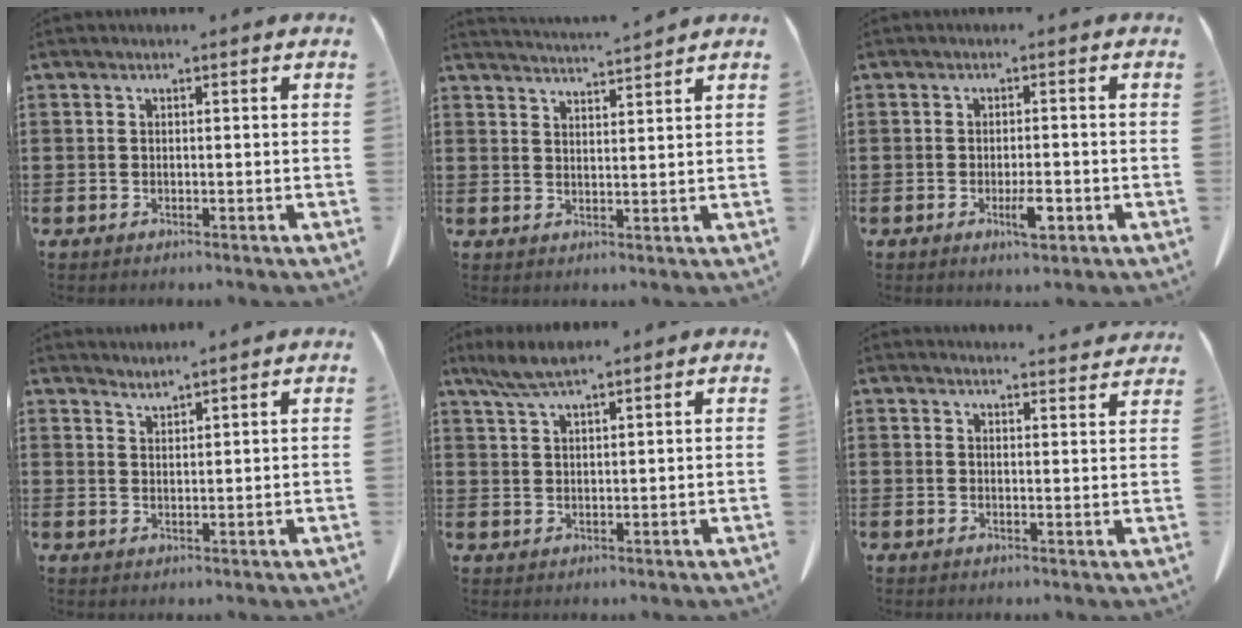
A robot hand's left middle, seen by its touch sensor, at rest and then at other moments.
{"total": 3.4, "force": [3.3, -0.5, 0.3], "torque": [-0.016, -0.018, 0.060]}
{"total": 3.6, "force": [-1.2, 1.2, 3.1], "torque": [-0.058, 0.002, -0.022]}
{"total": 2.1, "force": [2.0, -0.3, -0.2], "torque": [-0.002, -0.004, 0.040]}
{"total": 4.4, "force": [3.3, 0.6, 2.8], "torque": [-0.062, -0.002, 0.060]}
{"total": 3.2, "force": [3.2, -0.2, 0.3], "torque": [-0.006, -0.013, 0.059]}